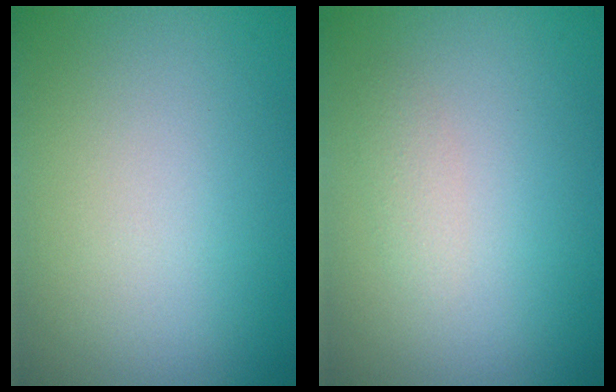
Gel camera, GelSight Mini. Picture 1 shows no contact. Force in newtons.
{"total": 1.0, "press": 1.0, "slide": 0.0}